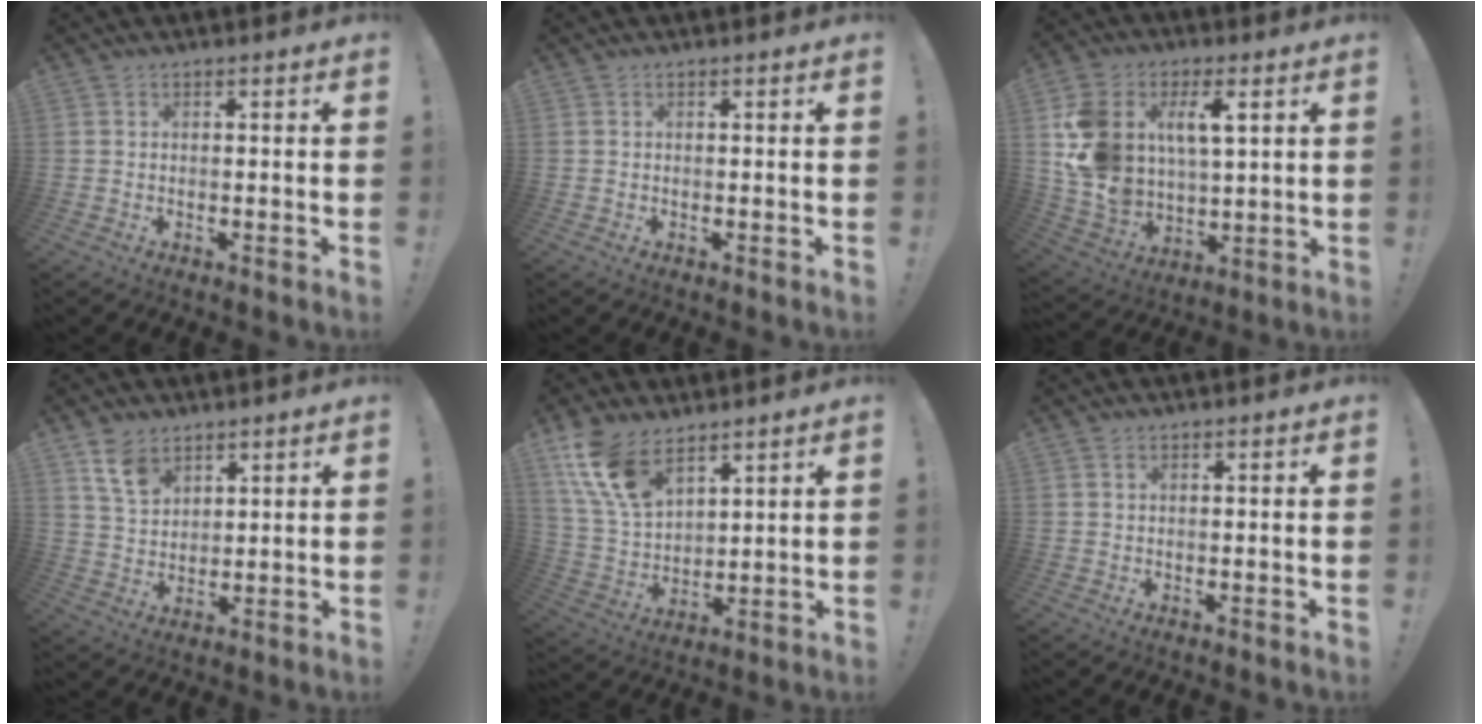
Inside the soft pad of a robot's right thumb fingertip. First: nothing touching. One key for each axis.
{"total": 0.0}
{"total": 16.3, "fx": 6.0, "fy": 11.0, "fz": 10.5, "tx": -0.213, "ty": -0.027, "tz": 0.111}
{"total": 8.9, "fx": 5.8, "fy": 5.4, "fz": 4.0, "tx": -0.069, "ty": -0.027, "tz": 0.114}
{"total": 14.3, "fx": 9.3, "fy": 7.4, "fz": 7.9, "tx": -0.171, "ty": -0.044, "tz": 0.183}
{"total": 0.8, "fx": 0.5, "fy": 0.3, "fz": 0.5, "tx": -0.005, "ty": -0.002, "tz": 0.009}